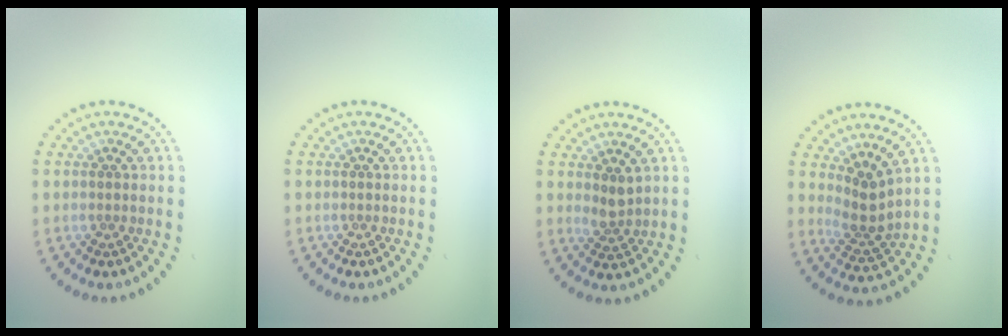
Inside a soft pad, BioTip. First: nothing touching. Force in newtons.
{"total": 0.0}
{"total": 1.7, "press": 1.4, "slide": 1.0}
{"total": 2.9, "press": 2.1, "slide": 2.0}